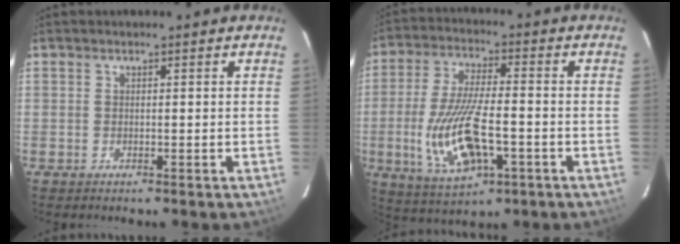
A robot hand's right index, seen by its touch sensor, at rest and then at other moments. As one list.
[{"total": 15.1, "force": [-4.1, 5.7, 13.3], "torque": [-0.277, -0.014, -0.065]}]